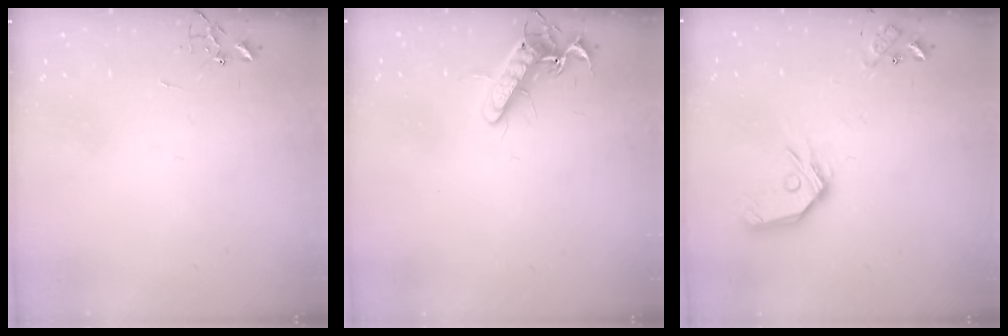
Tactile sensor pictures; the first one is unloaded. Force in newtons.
{"total": 13.6, "press": 13.6, "slide": 1.4}
{"total": 15.0, "press": 14.9, "slide": 2.2}